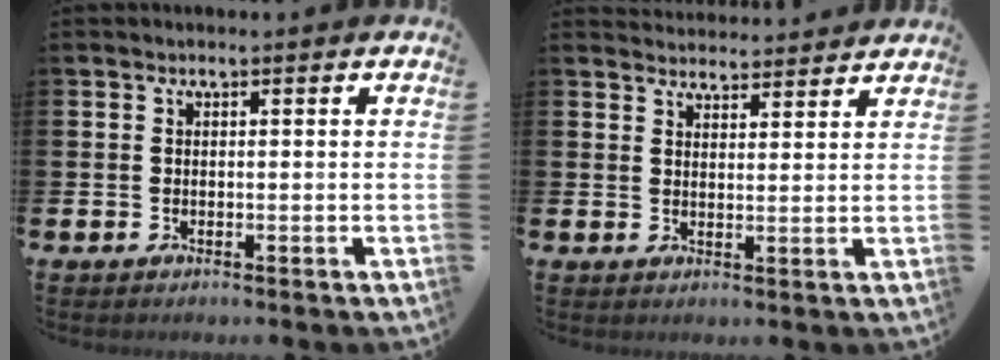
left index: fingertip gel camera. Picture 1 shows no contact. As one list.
[{"total": 3.6, "force": [3.5, 0.5, -0.2], "torque": [-0.002, -0.021, 0.065]}]